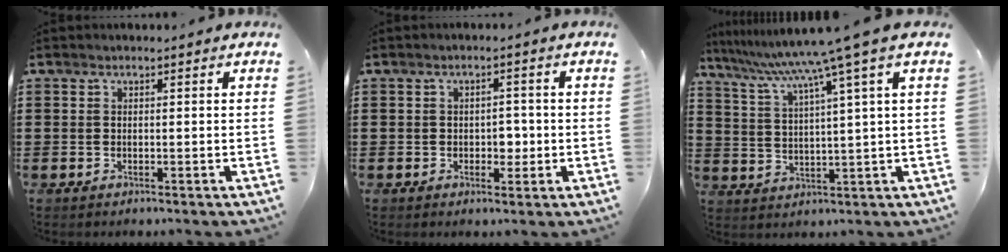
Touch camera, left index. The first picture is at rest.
{"total": 2.8, "force": [-0.5, 1.8, 2.0], "torque": [-0.034, 0.001, -0.013]}
{"total": 8.8, "force": [6.0, -1.8, 6.1], "torque": [-0.141, -0.041, 0.093]}